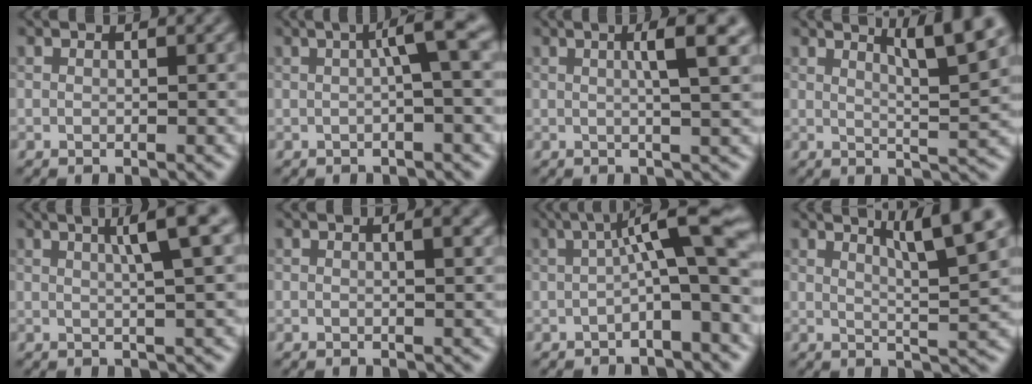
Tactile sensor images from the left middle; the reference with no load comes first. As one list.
[{"total": 3.8, "force": [0.5, 0.6, 3.8], "torque": [-0.051, 0.016, 0.005]}, {"total": 4.6, "force": [1.3, 0.8, 4.4], "torque": [-0.058, 0.010, 0.016]}, {"total": 5.8, "force": [3.5, 0.9, 4.6], "torque": [-0.056, 0.005, 0.054]}, {"total": 5.0, "force": [1.8, 0.7, 4.7], "torque": [-0.060, 0.013, 0.025]}, {"total": 1.7, "force": [0.6, 0.5, 1.5], "torque": [-0.016, 0.001, 0.007]}, {"total": 6.8, "force": [0.1, 1.2, 6.7], "torque": [-0.093, 0.022, -0.010]}, {"total": 6.8, "force": [3.9, 1.0, 5.5], "torque": [-0.067, 0.011, 0.060]}]